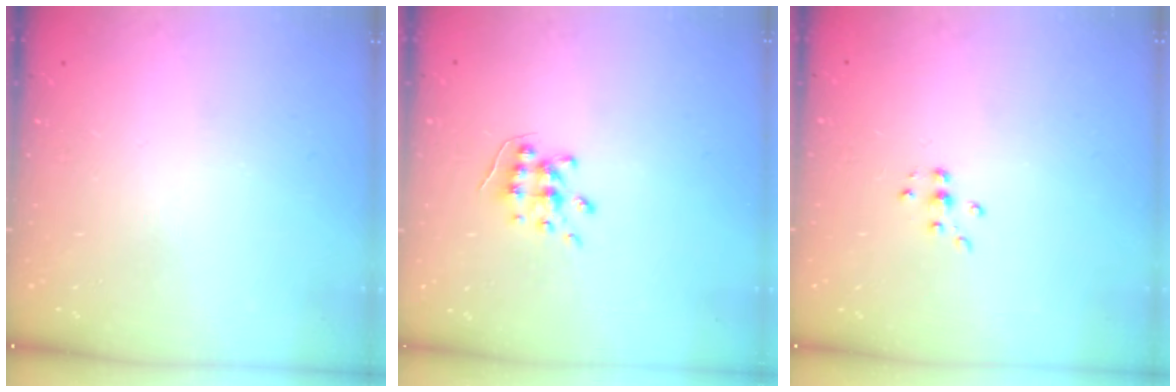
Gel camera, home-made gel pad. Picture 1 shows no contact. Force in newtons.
{"total": 5.9, "press": 5.9, "slide": 0.5}
{"total": 4.9, "press": 4.9, "slide": 0.7}